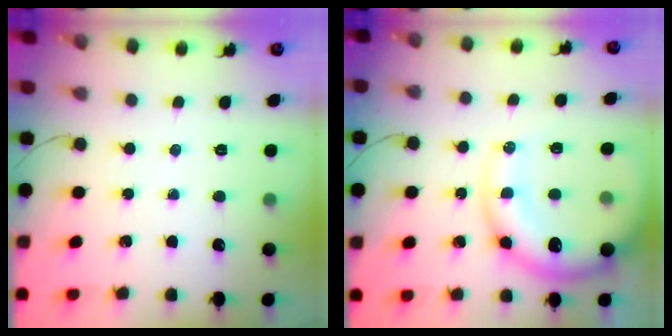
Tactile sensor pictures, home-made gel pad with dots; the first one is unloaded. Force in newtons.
{"total": 16.2, "press": 15.6, "slide": 4.3}